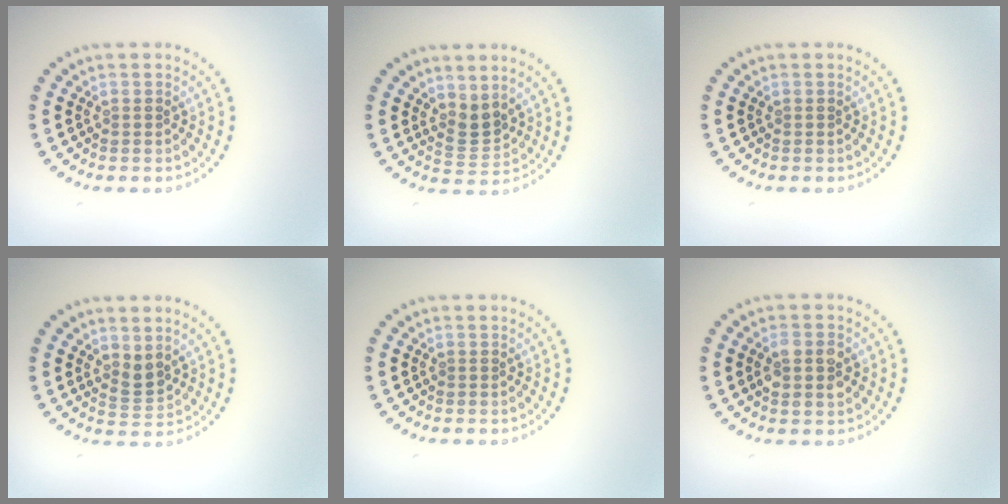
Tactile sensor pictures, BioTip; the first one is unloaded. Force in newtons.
{"total": 2.3, "press": 1.6, "slide": 1.6}
{"total": 0.0}
{"total": 1.7, "press": 1.3, "slide": 1.1}
{"total": 0.0}
{"total": 2.8, "press": 2.8, "slide": 0.2}